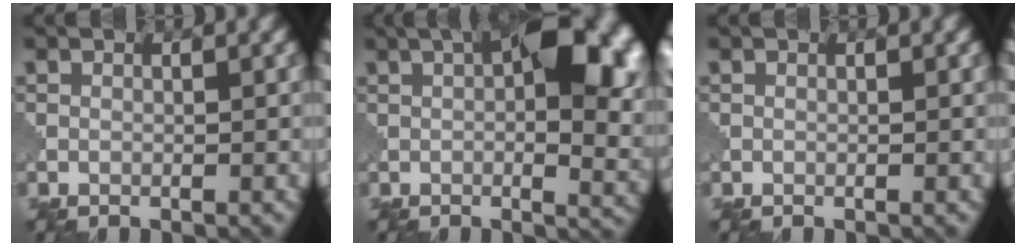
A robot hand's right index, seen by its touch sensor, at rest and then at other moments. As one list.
[{"total": 12.0, "force": [2.5, 5.6, 10.3], "torque": [-0.116, 0.001, 0.043]}, {"total": 0.0}]